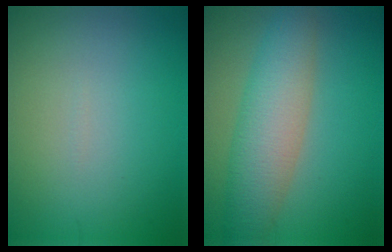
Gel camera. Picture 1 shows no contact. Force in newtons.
{"total": 6.1, "press": 6.1, "slide": 0.3}